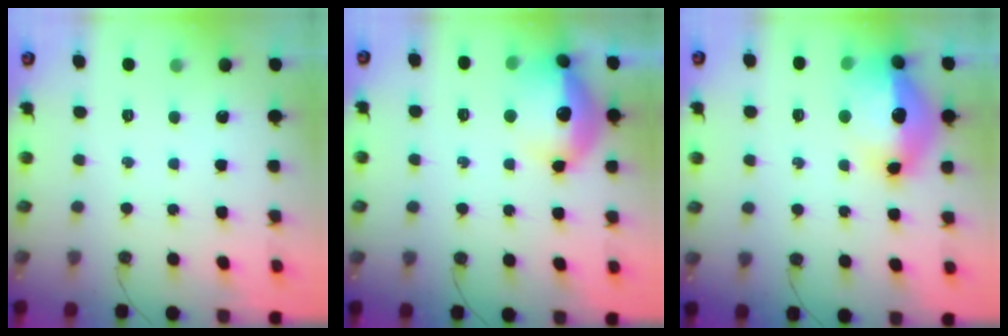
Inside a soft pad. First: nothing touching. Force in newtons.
{"total": 17.6, "press": 17.6, "slide": 1.1}
{"total": 22.5, "press": 18.8, "slide": 12.4}